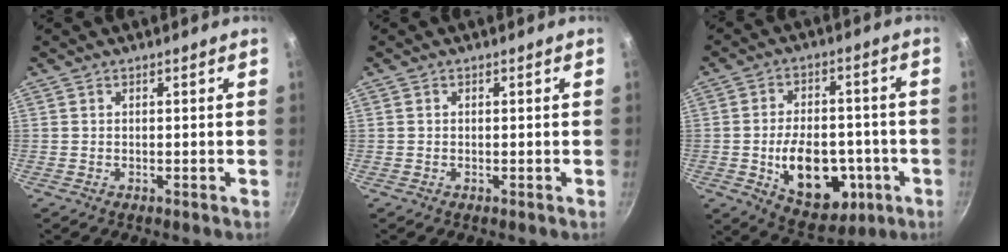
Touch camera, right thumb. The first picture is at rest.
{"total": 0.0}
{"total": 17.1, "force": [-4.2, 10.9, 12.4], "torque": [-0.151, 0.014, -0.046]}